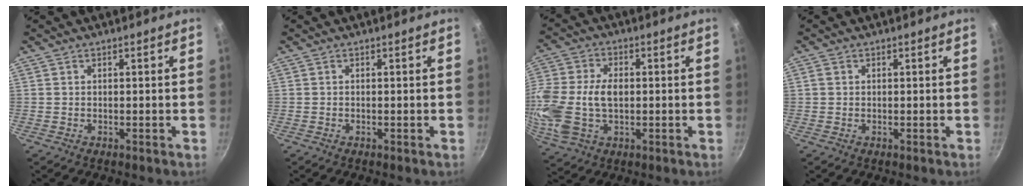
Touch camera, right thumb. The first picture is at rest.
{"total": 0.0}
{"total": 17.0, "force": [-0.6, 11.2, 12.7], "torque": [-0.281, 0.020, -0.010]}
{"total": 1.0, "force": [0.1, 0.9, 0.5], "torque": [-0.009, 0.003, 0.000]}